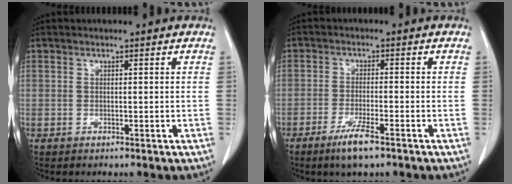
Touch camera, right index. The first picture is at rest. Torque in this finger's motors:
{"motor_torque": [0.52, -0.33, 0.09, 0.03]}